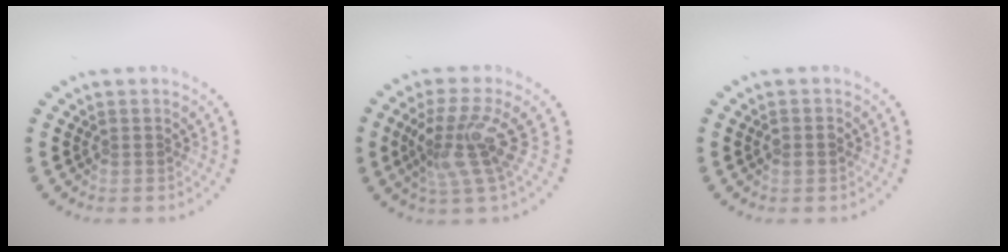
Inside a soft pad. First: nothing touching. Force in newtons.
{"total": 4.0, "press": 3.1, "slide": 2.5}
{"total": 1.2, "press": 1.2, "slide": 0.1}